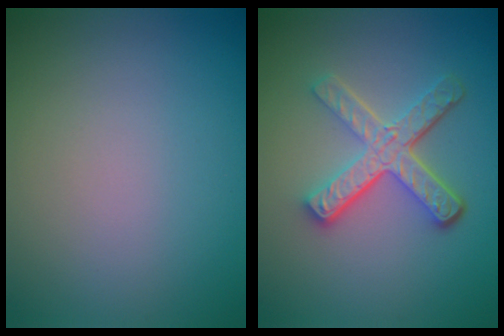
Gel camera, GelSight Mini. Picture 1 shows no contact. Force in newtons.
{"total": 4.9, "press": 3.5, "slide": 3.4}